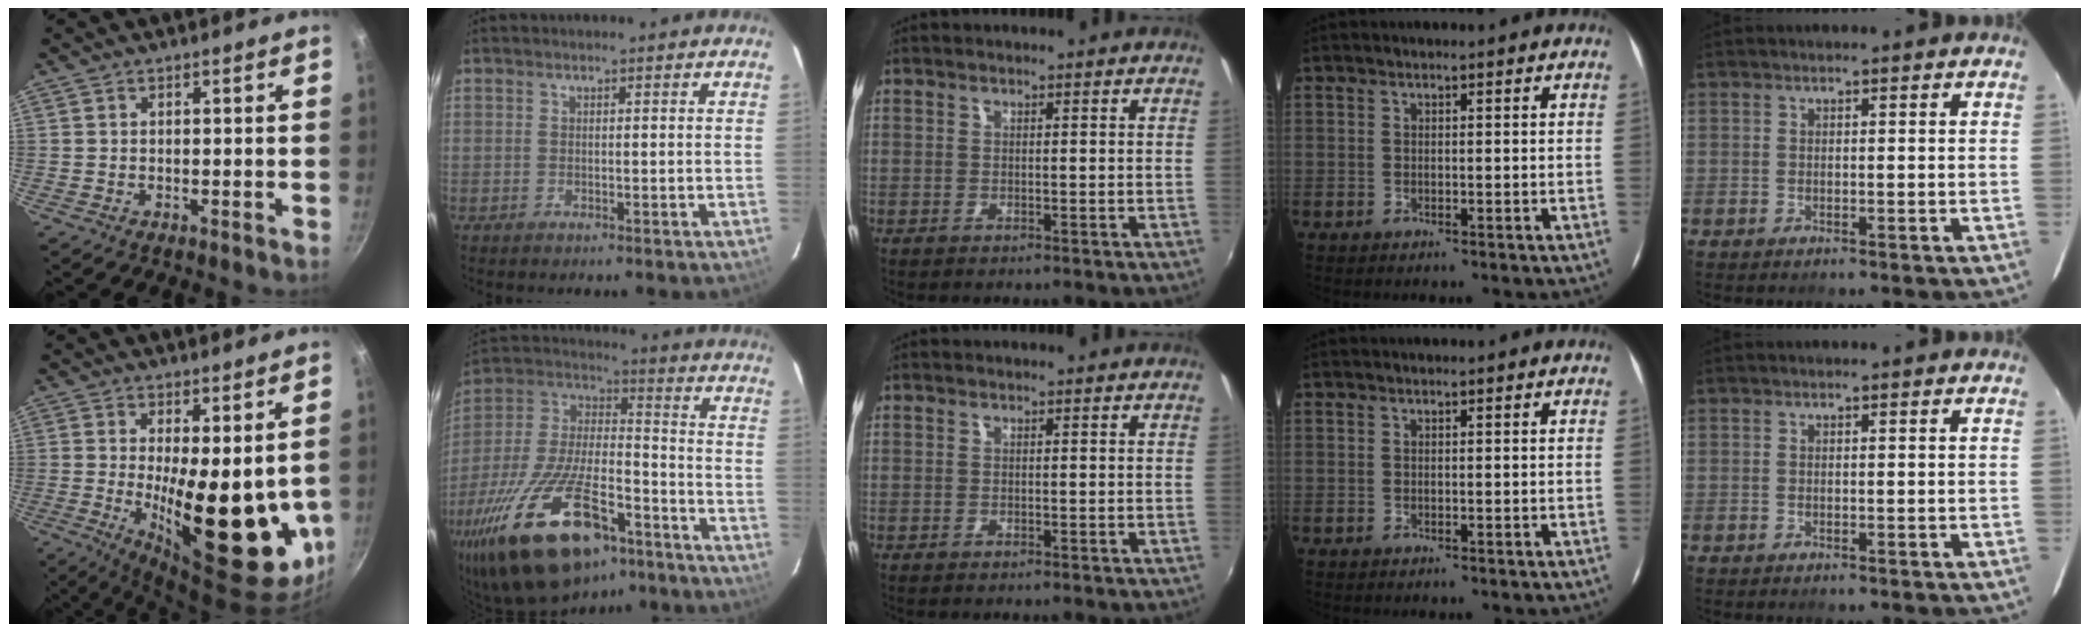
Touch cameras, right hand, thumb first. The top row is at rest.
{"thumb": {"total": 18.2, "force": [-0.2, 6.7, 17.0], "torque": [-0.218, -0.033, 0.014]}, "index": {"total": 28.3, "force": [-17.4, 11.4, 19.2], "torque": [-0.383, -0.024, -0.284]}}